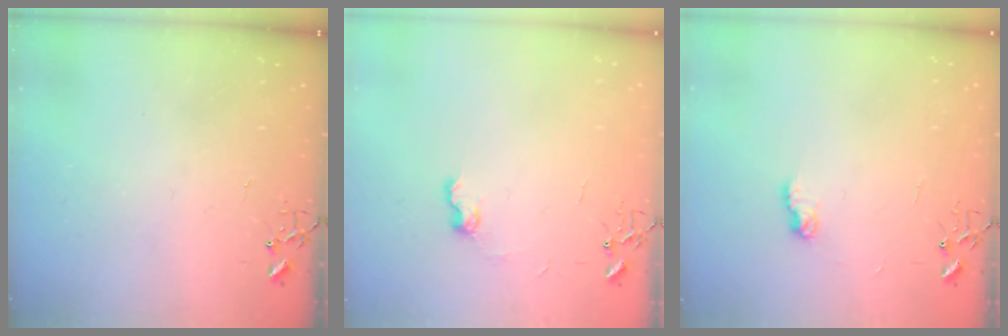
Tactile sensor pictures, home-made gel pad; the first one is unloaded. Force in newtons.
{"total": 7.6, "press": 7.5, "slide": 0.7}
{"total": 6.3, "press": 6.3, "slide": 0.1}